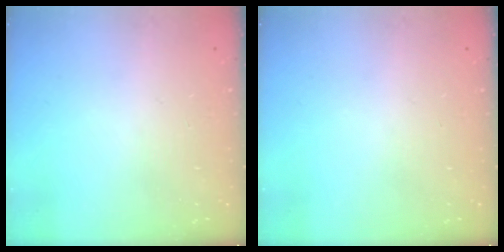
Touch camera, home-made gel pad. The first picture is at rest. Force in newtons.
{"total": 0.0}